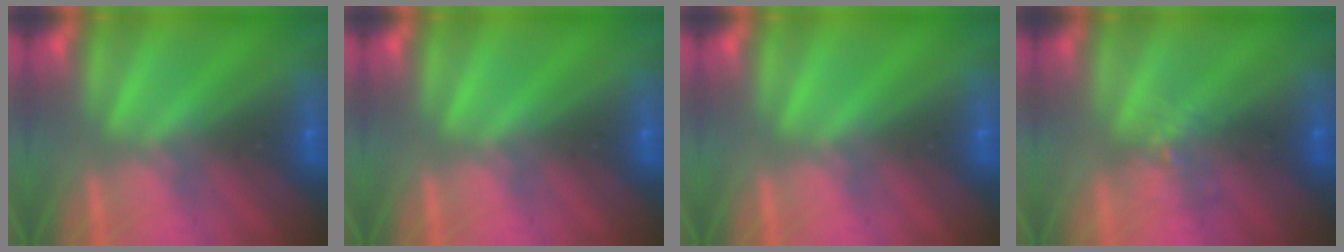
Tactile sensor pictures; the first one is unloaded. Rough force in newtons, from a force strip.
{"total": 0.0}
{"total": 0.0}
{"total": 2.1}